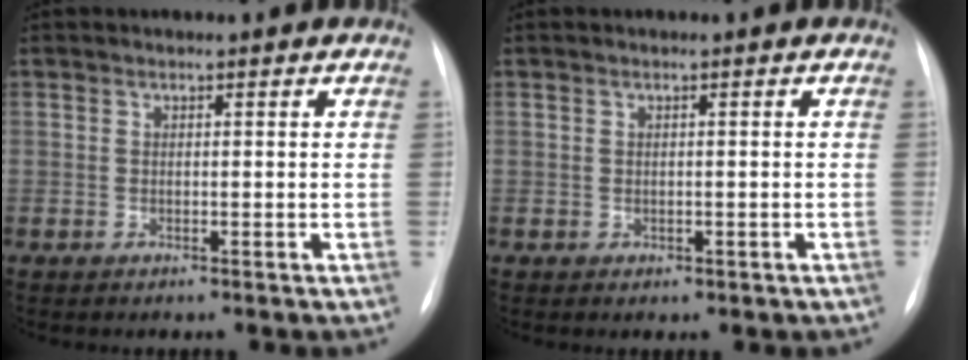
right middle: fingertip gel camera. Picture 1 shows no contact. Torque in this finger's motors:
{"motor_torque": [-0.64, 0.11, 0.02, 0.00]}